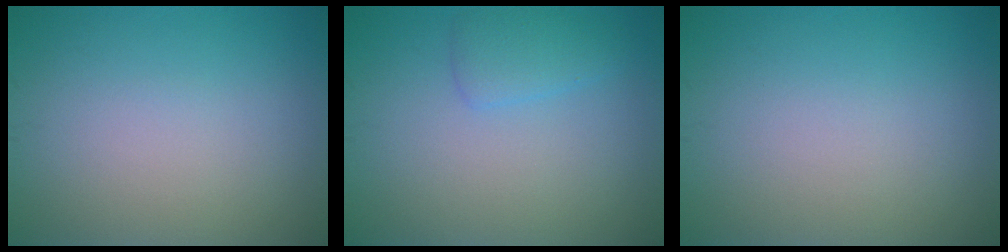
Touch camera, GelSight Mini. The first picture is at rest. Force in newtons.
{"total": 1.9, "press": 1.9, "slide": 0.2}
{"total": 0.0}